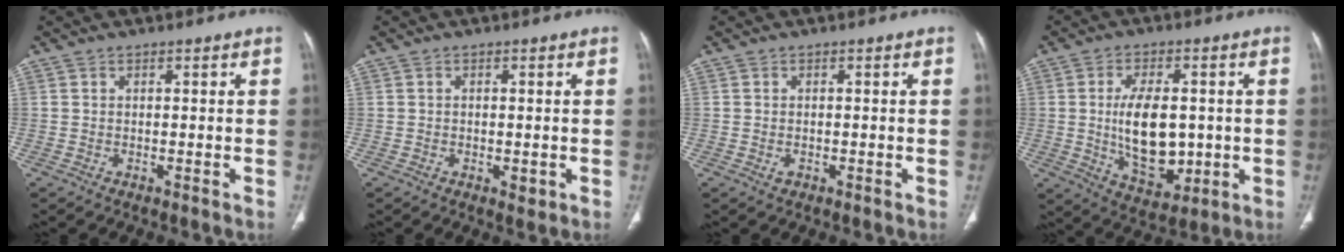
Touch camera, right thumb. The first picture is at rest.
{"total": 1.8, "force": [-0.4, 1.0, 1.4], "torque": [-0.016, -0.002, -0.003]}
{"total": 1.1, "force": [-0.3, 0.8, 0.7], "torque": [-0.012, 0.004, -0.002]}
{"total": 13.4, "force": [-0.2, 7.6, 11.0], "torque": [-0.162, -0.012, 0.013]}